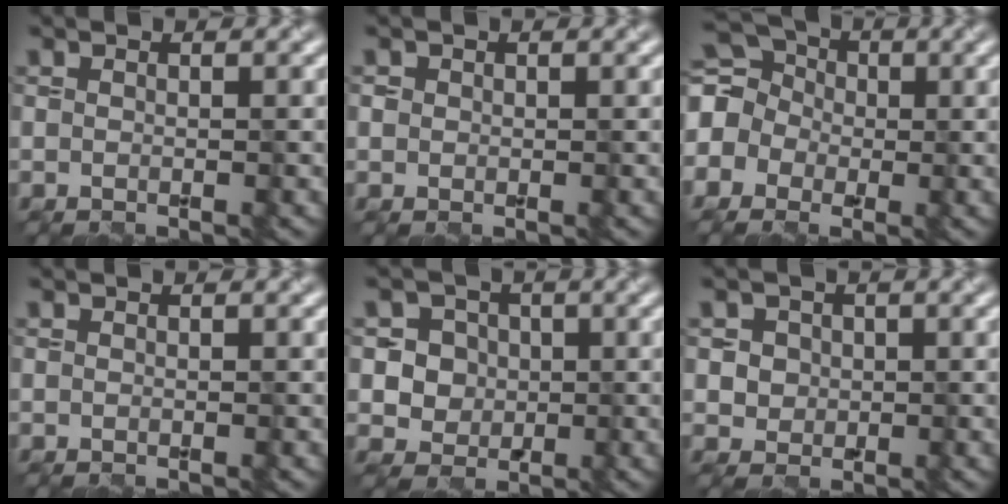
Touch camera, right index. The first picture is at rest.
{"total": 0.6, "force": [0.1, 0.6, 0.0], "torque": [0.006, -0.003, 0.003]}
{"total": 7.2, "force": [-0.2, 6.6, 3.0], "torque": [-0.086, 0.032, -0.052]}
{"total": 0.0}
{"total": 5.0, "force": [0.9, 4.6, 1.6], "torque": [-0.014, 0.016, 0.011]}
{"total": 3.0, "force": [0.9, 2.6, 1.2], "torque": [-0.015, 0.006, 0.016]}